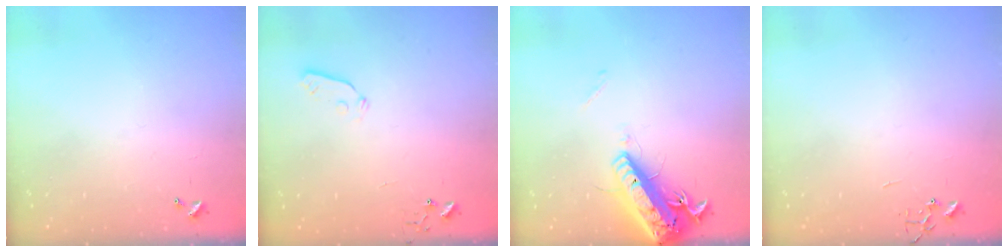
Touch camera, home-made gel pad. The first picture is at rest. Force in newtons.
{"total": 3.7, "press": 3.7, "slide": 0.4}
{"total": 18.1, "press": 17.7, "slide": 3.9}
{"total": 0.0}